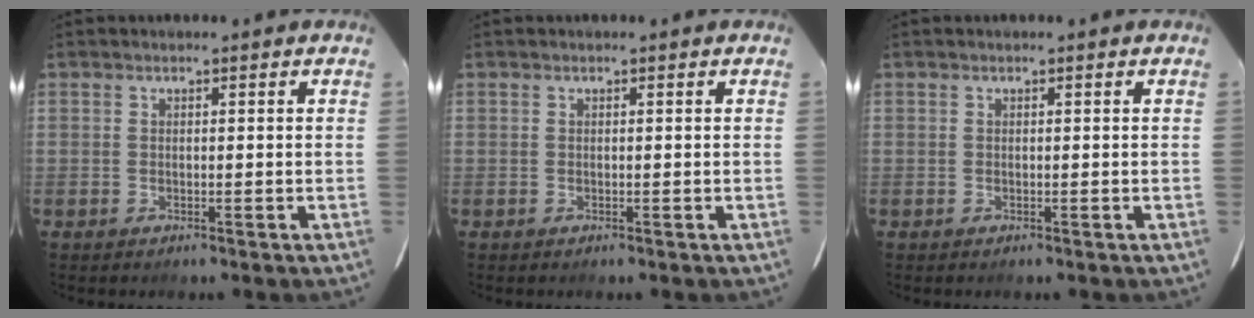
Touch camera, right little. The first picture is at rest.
{"total": 0.0}
{"total": 0.0}